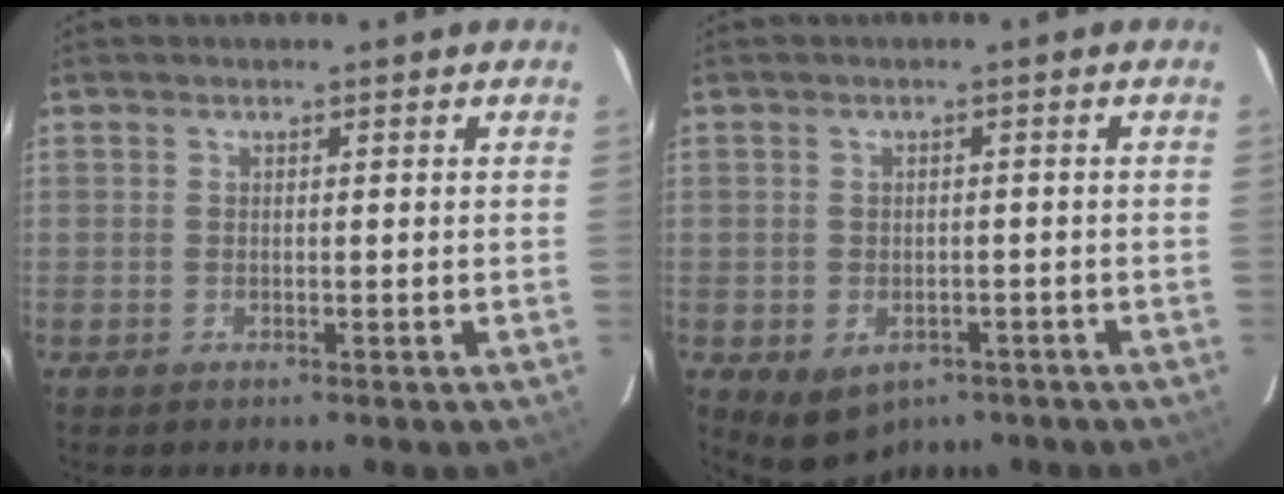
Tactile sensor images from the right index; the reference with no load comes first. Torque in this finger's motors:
{"motor_torque": [0.91, -0.99, 0.03, -0.01]}